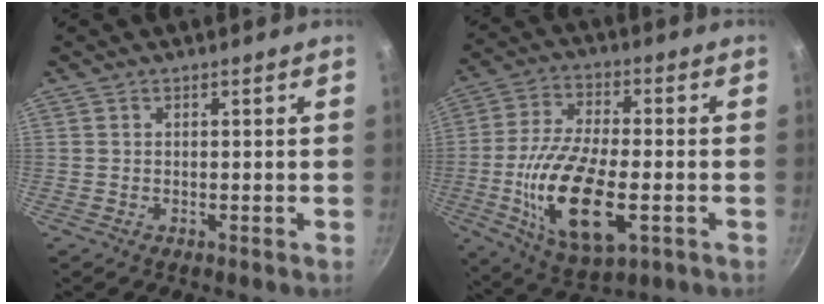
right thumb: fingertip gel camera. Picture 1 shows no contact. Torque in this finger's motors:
{"motor_torque": [0.92, 2.70, 1.39, 0.76, 0.56]}